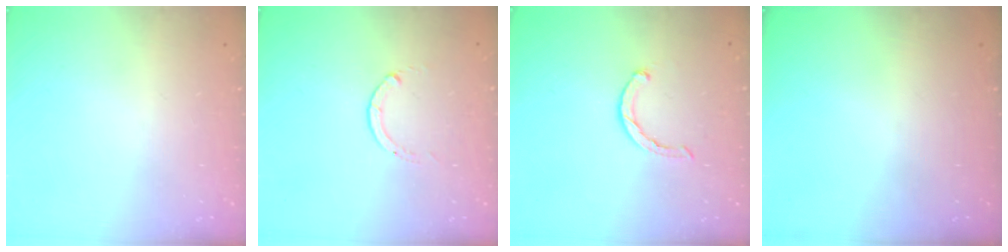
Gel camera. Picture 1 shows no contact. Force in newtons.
{"total": 0.0}
{"total": 2.3, "press": 2.2, "slide": 0.5}
{"total": 0.0}